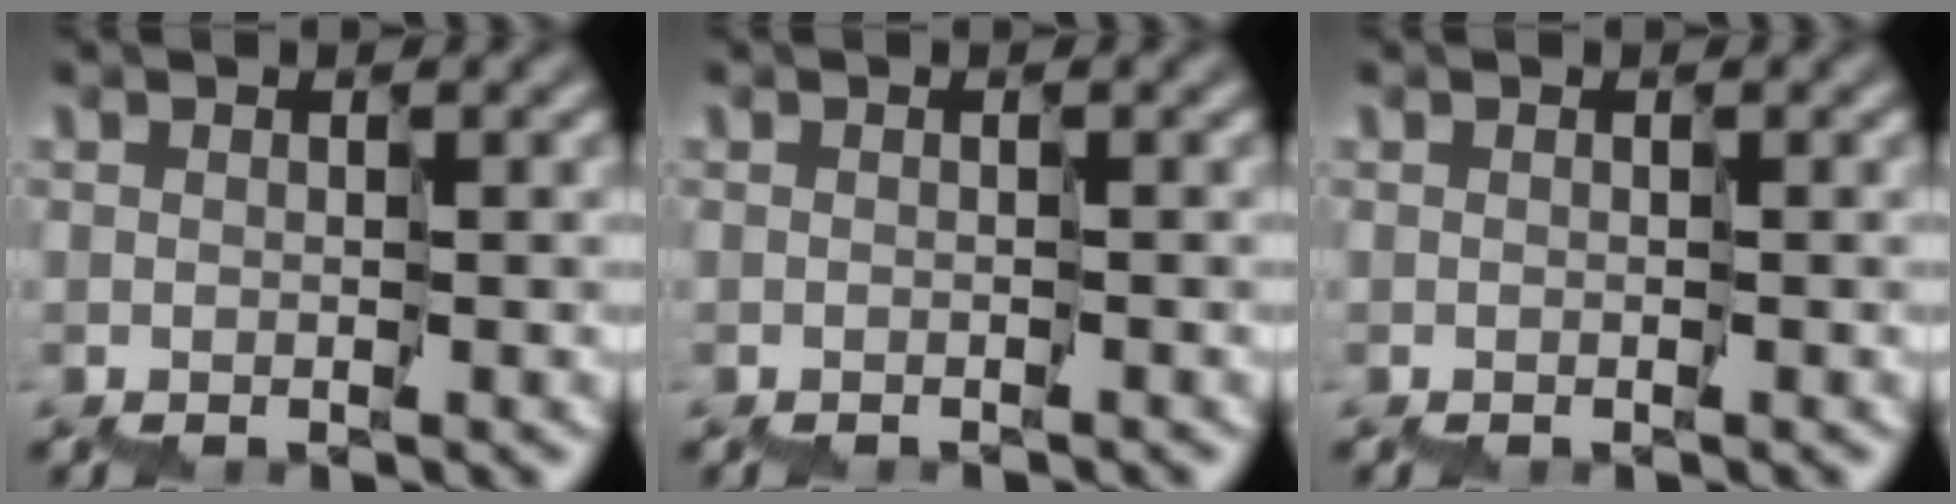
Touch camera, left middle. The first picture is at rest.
{"total": 0.8, "force": [-0.8, 0.0, -0.1], "torque": [0.009, 0.002, -0.013]}
{"total": 0.0}